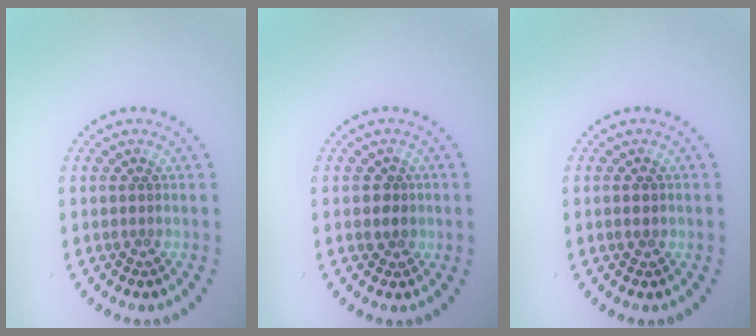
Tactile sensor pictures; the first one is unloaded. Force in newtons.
{"total": 1.6, "press": 1.4, "slide": 0.6}
{"total": 1.2, "press": 1.2, "slide": 0.1}